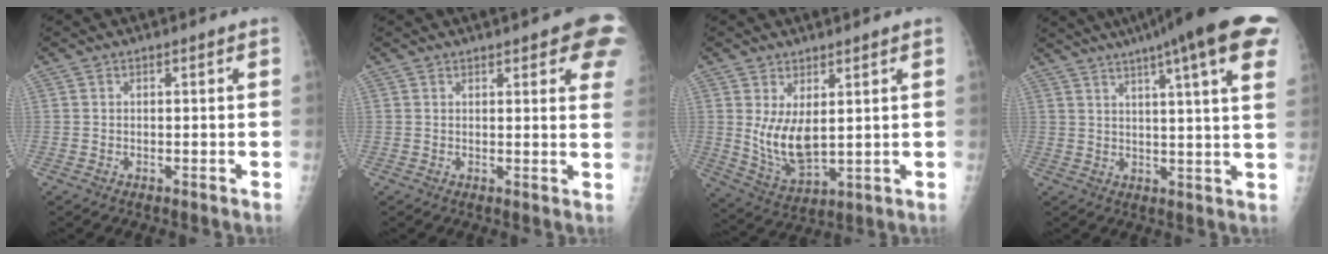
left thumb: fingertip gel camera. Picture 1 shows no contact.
{"total": 10.6, "force": [6.2, 2.9, 8.0], "torque": [-0.071, -0.017, 0.062]}
{"total": 8.5, "force": [2.0, 3.6, 7.5], "torque": [-0.135, -0.030, 0.054]}
{"total": 20.4, "force": [12.2, 2.4, 16.2], "torque": [-0.228, -0.004, 0.146]}